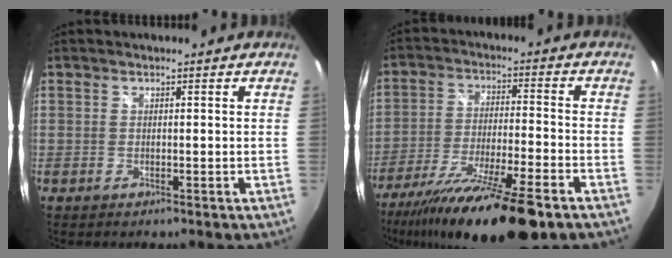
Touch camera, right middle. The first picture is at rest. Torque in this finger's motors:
{"motor_torque": [1.19, -0.95, 0.47, 0.21]}